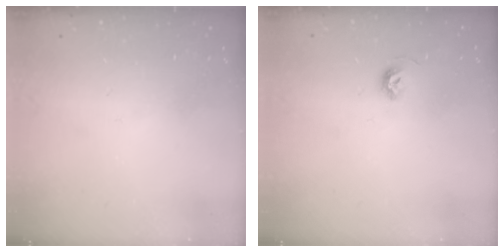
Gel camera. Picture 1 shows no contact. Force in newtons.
{"total": 5.7, "press": 5.7, "slide": 0.7}